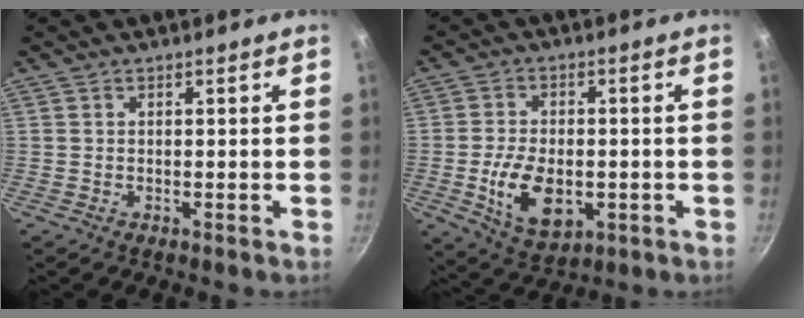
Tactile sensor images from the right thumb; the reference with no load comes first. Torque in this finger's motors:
{"motor_torque": [-0.35, 0.45, 0.34, 0.32, 0.06]}